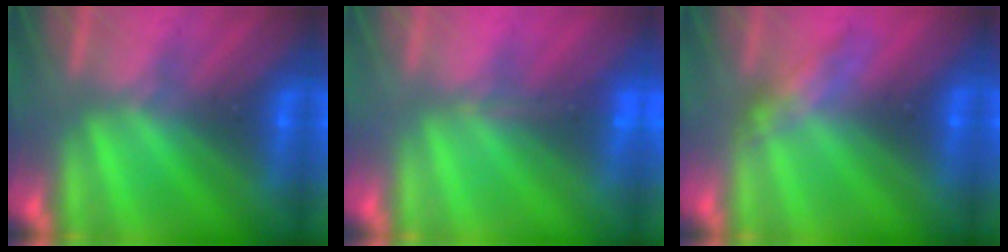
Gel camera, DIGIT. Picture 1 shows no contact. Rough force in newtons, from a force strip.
{"total": 1.7}
{"total": 2.7}